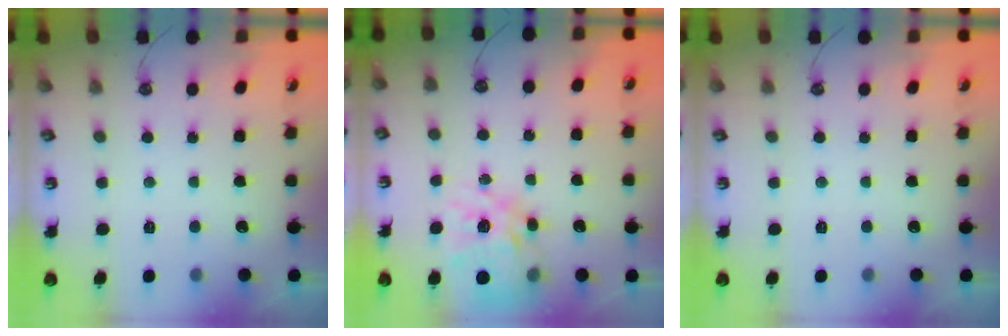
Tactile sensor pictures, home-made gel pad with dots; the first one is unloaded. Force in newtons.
{"total": 18.3, "press": 18.2, "slide": 1.7}
{"total": 0.0}